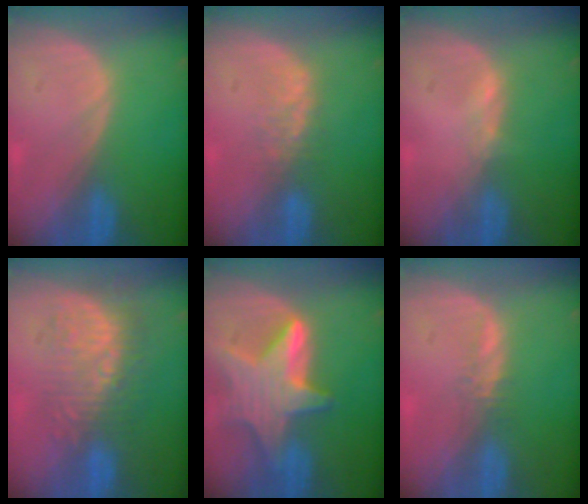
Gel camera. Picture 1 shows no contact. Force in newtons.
{"total": 2.7, "press": 2.7, "slide": 0.6}
{"total": 0.7, "press": 0.7, "slide": 0.2}
{"total": 9.4, "press": 8.5, "slide": 4.0}
{"total": 9.0, "press": 9.0, "slide": 0.7}
{"total": 1.3, "press": 1.2, "slide": 0.5}